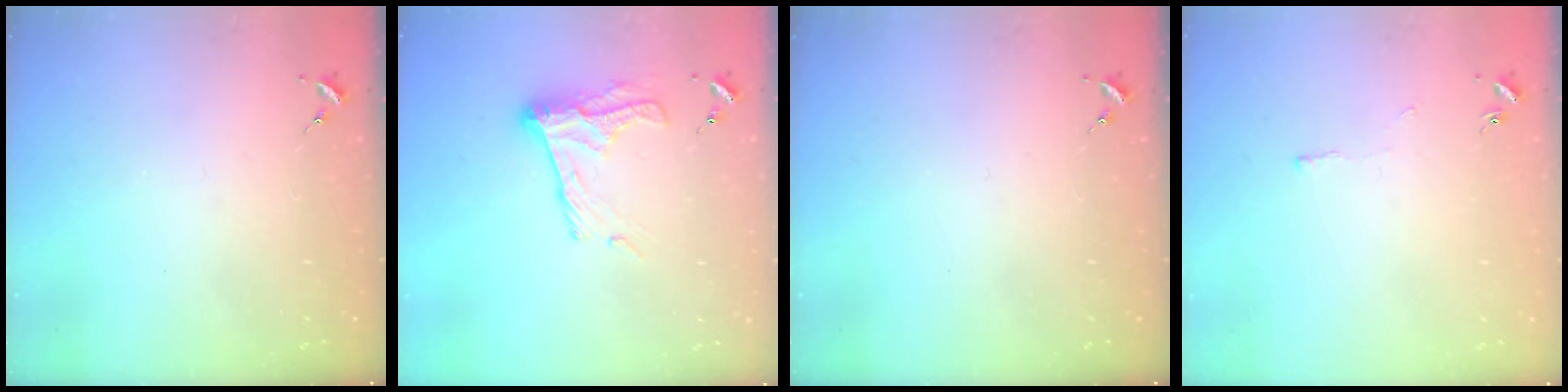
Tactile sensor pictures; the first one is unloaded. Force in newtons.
{"total": 12.8, "press": 12.8, "slide": 0.7}
{"total": 0.0}
{"total": 2.3, "press": 2.3, "slide": 0.4}